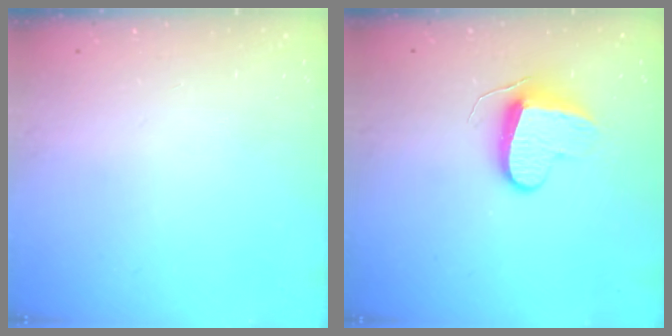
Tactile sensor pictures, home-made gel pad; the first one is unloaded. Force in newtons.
{"total": 8.9, "press": 8.9, "slide": 0.1}